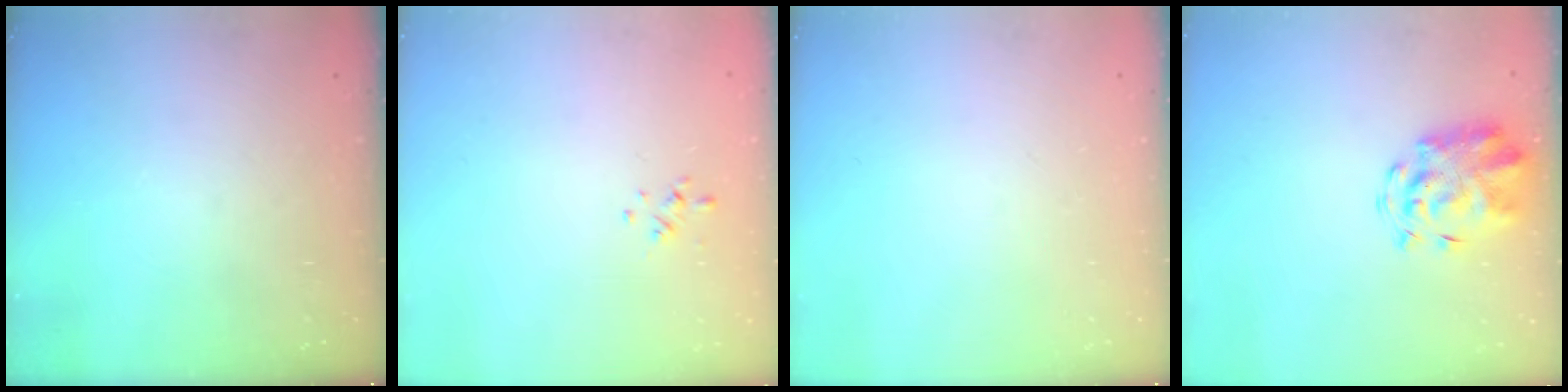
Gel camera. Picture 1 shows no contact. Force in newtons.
{"total": 0.6, "press": 0.4, "slide": 0.5}
{"total": 0.0}
{"total": 4.6, "press": 4.5, "slide": 1.0}